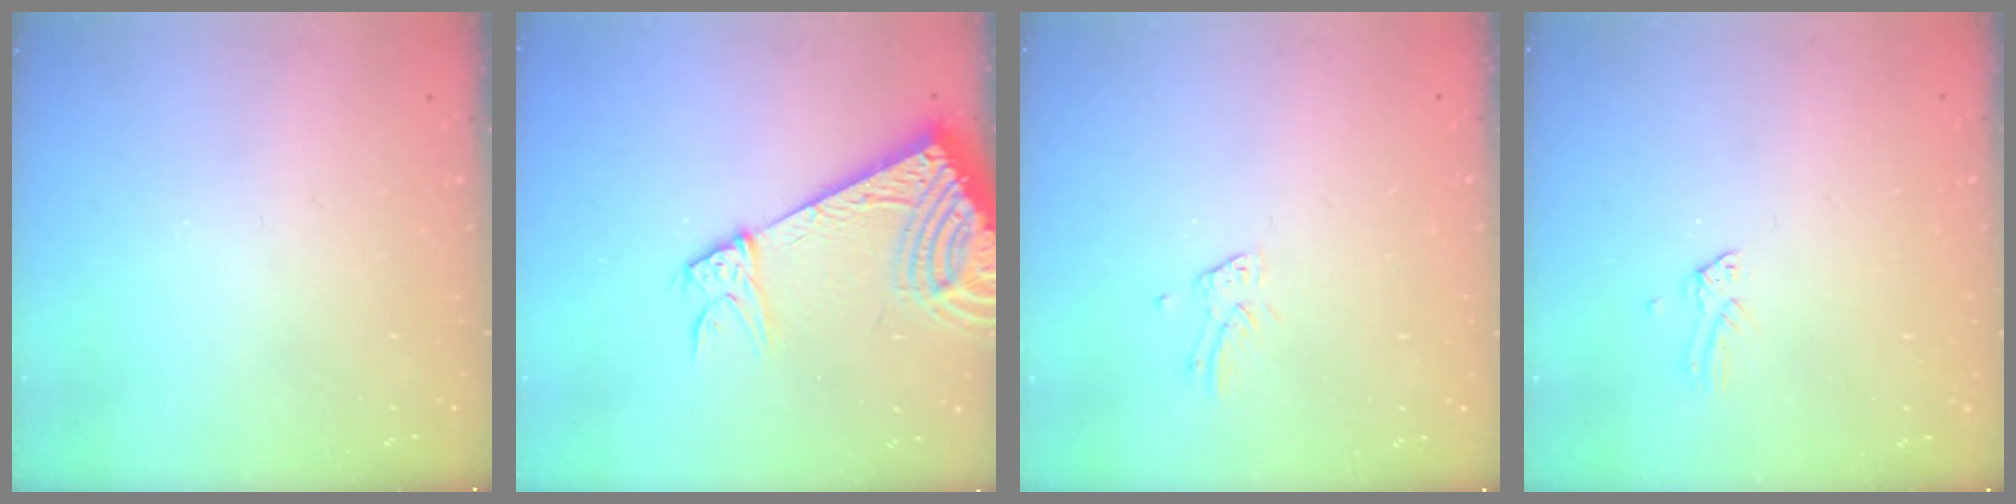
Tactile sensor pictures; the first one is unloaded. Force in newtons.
{"total": 15.2, "press": 15.0, "slide": 2.6}
{"total": 1.2, "press": 1.2, "slide": 0.1}
{"total": 0.0}